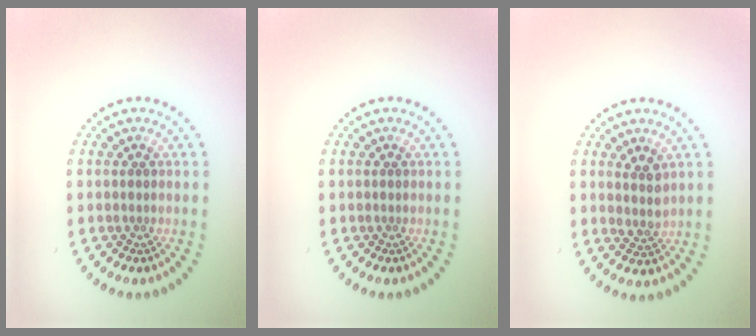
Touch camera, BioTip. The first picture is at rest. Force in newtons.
{"total": 0.0}
{"total": 2.0, "press": 1.8, "slide": 1.0}